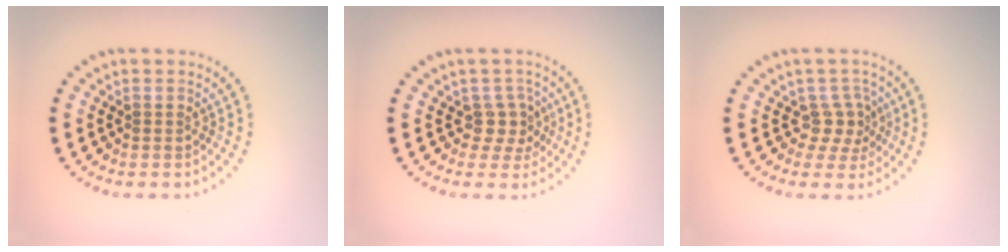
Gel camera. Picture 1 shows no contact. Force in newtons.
{"total": 2.1, "press": 1.6, "slide": 1.3}
{"total": 2.2, "press": 1.5, "slide": 1.7}